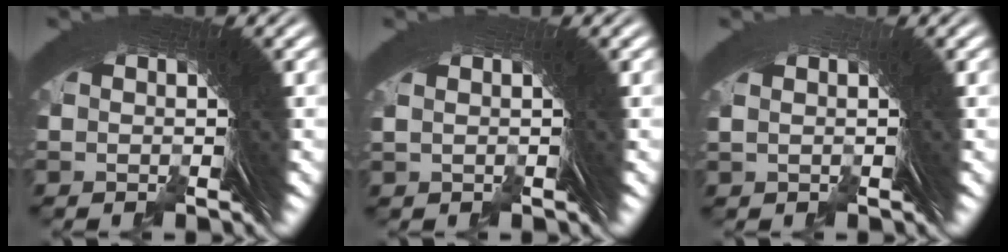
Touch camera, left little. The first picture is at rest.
{"total": 0.9, "force": [0.1, -0.8, 0.2], "torque": [0.003, 0.008, 0.007]}
{"total": 1.2, "force": [-0.1, -1.2, -0.1], "torque": [0.008, 0.009, 0.003]}